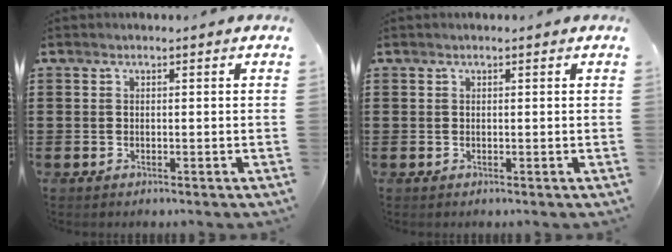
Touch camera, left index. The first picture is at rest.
{"total": 0.0}